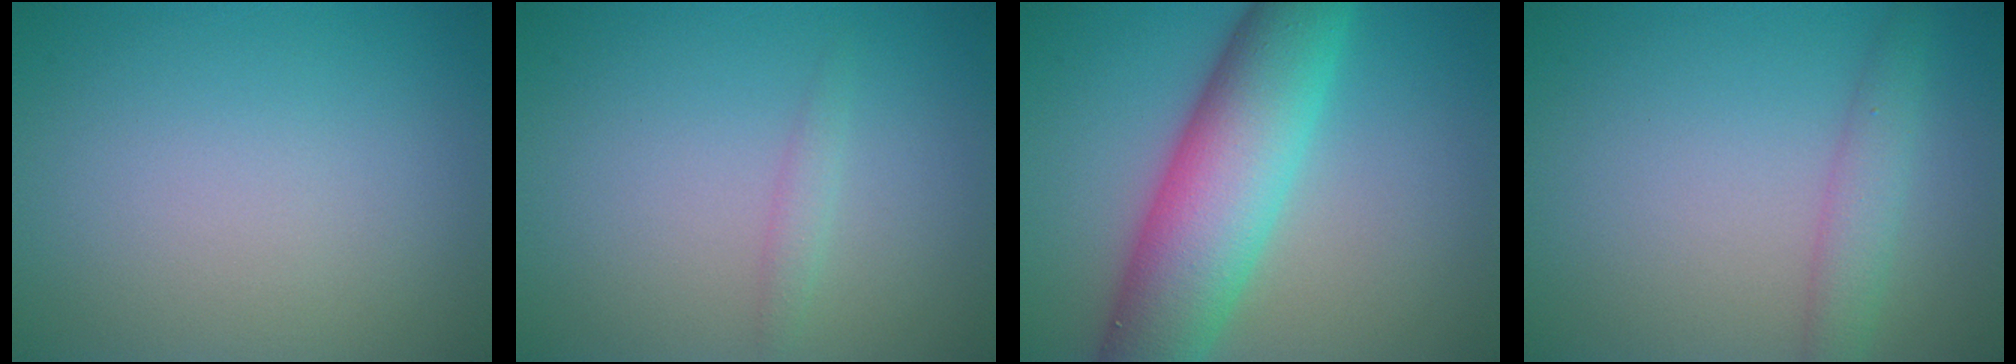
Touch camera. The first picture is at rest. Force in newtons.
{"total": 1.0, "press": 1.0, "slide": 0.0}
{"total": 9.7, "press": 9.7, "slide": 0.2}
{"total": 2.4, "press": 2.4, "slide": 0.1}